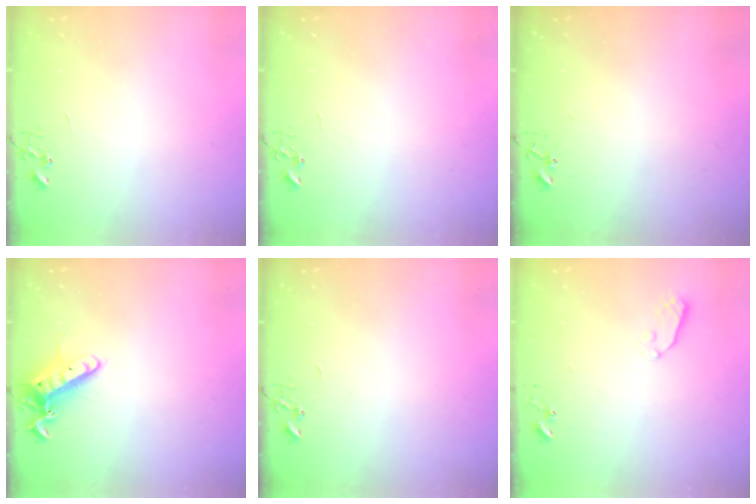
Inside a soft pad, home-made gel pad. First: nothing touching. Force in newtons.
{"total": 0.0}
{"total": 2.9, "press": 2.9, "slide": 0.2}
{"total": 12.3, "press": 12.2, "slide": 0.9}
{"total": 0.0}
{"total": 4.3, "press": 4.2, "slide": 0.7}